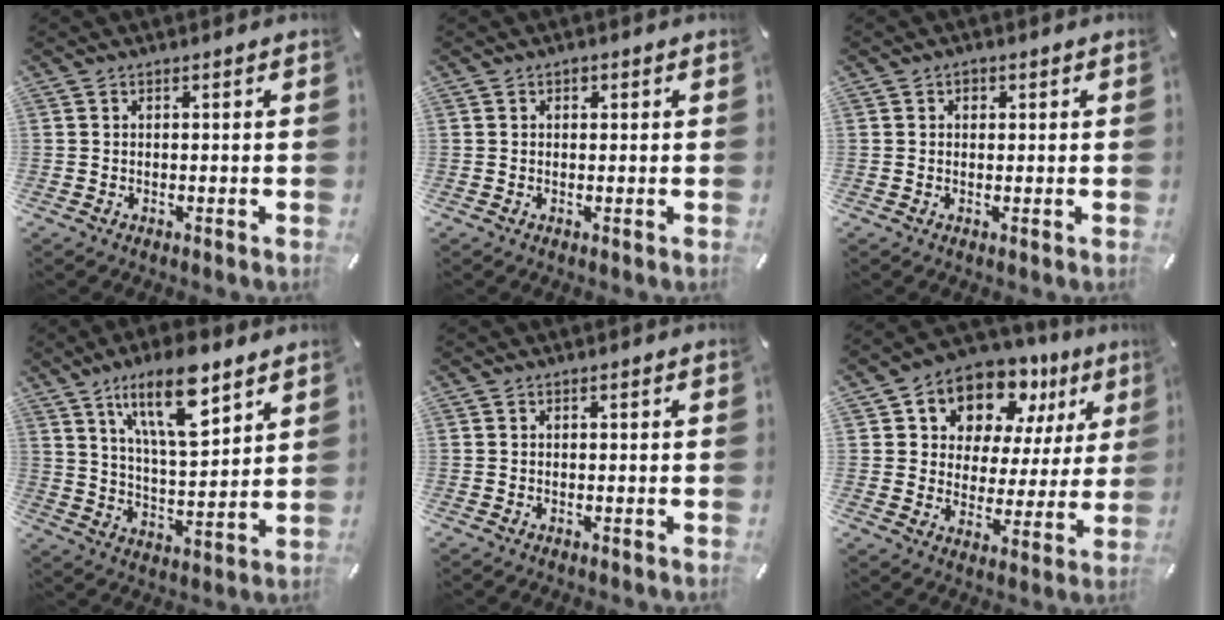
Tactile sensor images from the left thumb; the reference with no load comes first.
{"total": 0.7, "force": [0.2, 0.7, 0.2], "torque": [-0.003, 0.004, 0.004]}
{"total": 1.2, "force": [0.3, 1.1, 0.4], "torque": [0.000, 0.003, 0.003]}
{"total": 16.4, "force": [10.2, 6.0, 11.3], "torque": [-0.194, -0.039, 0.171]}
{"total": 0.0}
{"total": 11.8, "force": [8.6, 7.5, 3.1], "torque": [-0.058, -0.074, 0.160]}